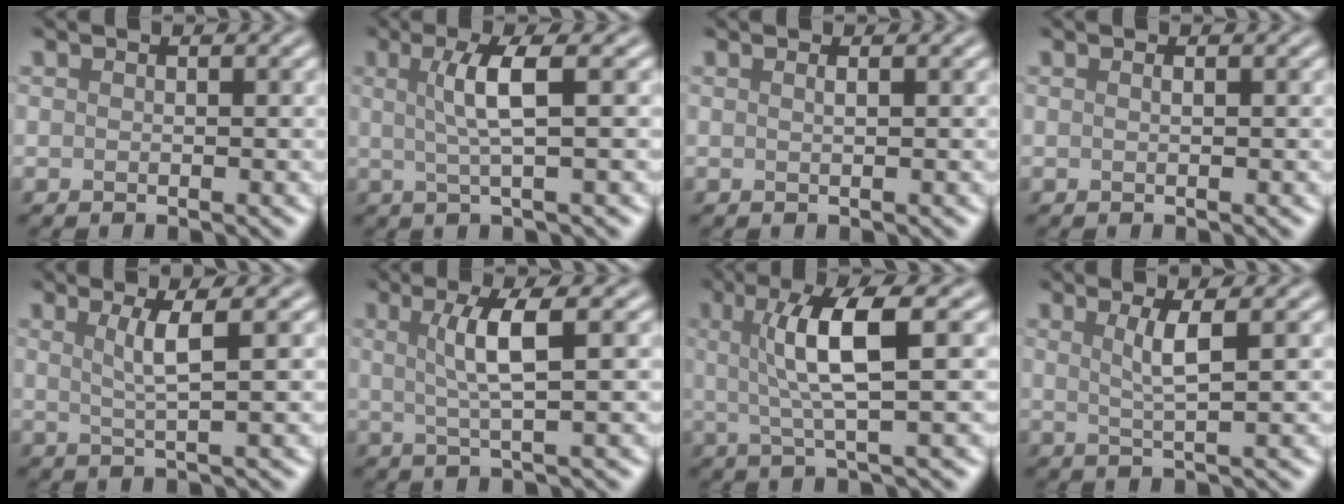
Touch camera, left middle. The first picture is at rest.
{"total": 3.9, "force": [0.7, 0.7, 3.8], "torque": [-0.068, 0.000, 0.012]}
{"total": 0.9, "force": [0.4, 0.4, 0.7], "torque": [-0.006, 0.000, -0.002]}
{"total": 0.6, "force": [0.2, 0.2, 0.5], "torque": [-0.005, 0.003, -0.001]}
{"total": 2.9, "force": [0.9, 0.5, 2.7], "torque": [-0.046, 0.000, 0.017]}
{"total": 4.0, "force": [0.9, 0.6, 3.9], "torque": [-0.068, 0.001, 0.018]}
{"total": 5.8, "force": [1.1, 1.1, 5.6], "torque": [-0.102, 0.008, 0.022]}
{"total": 2.8, "force": [0.9, 0.5, 2.6], "torque": [-0.044, -0.001, 0.015]}